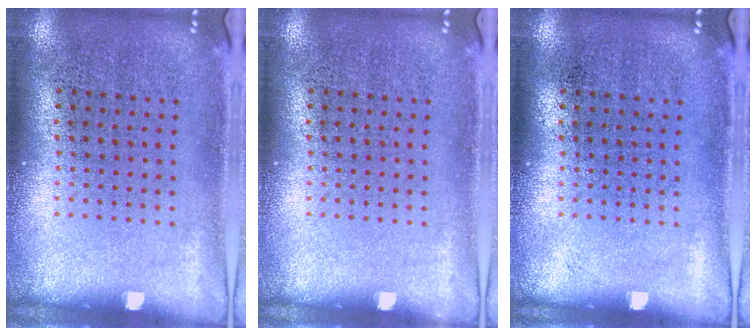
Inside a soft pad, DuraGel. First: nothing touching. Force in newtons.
{"total": 0.0}
{"total": 0.0}